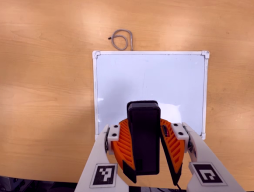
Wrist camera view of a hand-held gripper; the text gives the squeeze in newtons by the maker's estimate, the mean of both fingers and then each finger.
{"total": 11.3, "left": 10.8, "right": 11.8}